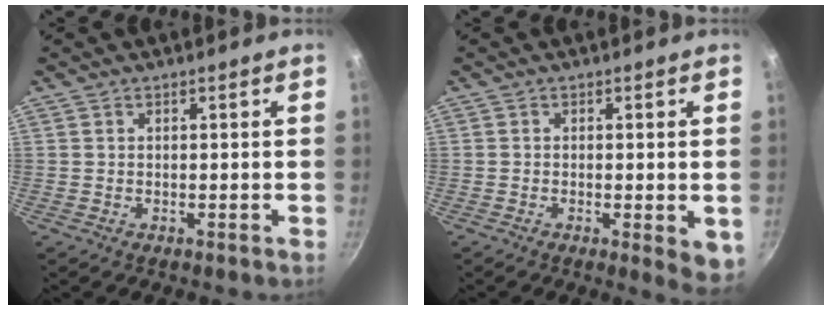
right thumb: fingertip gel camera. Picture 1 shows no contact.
{"total": 5.3, "force": [-1.2, 1.6, 4.9], "torque": [-0.057, -0.009, -0.015]}